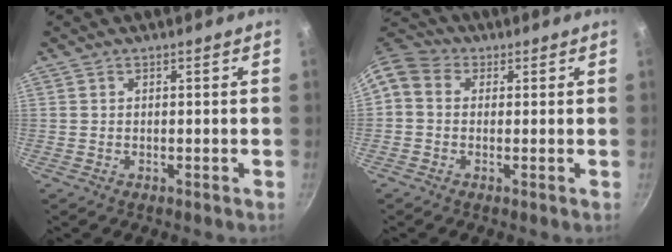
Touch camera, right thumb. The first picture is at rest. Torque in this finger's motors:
{"motor_torque": [0.67, 0.69, 0.64, -0.59, 0.32]}